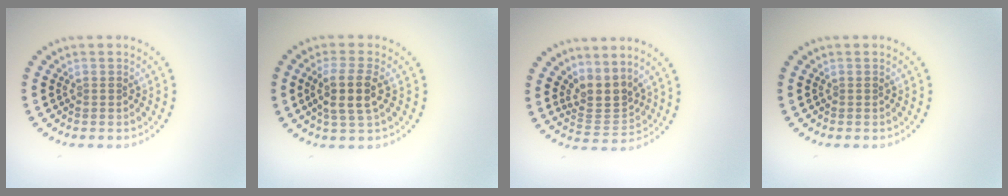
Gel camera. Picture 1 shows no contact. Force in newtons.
{"total": 3.2, "press": 2.8, "slide": 1.5}
{"total": 3.0, "press": 2.1, "slide": 2.1}
{"total": 0.0}